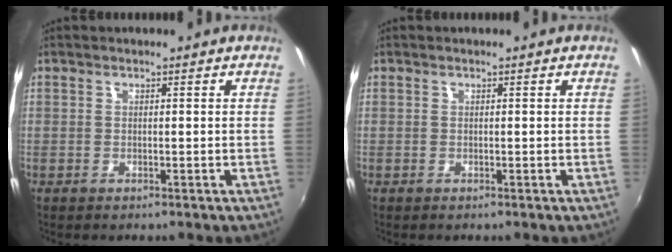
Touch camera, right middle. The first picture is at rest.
{"total": 0.0}